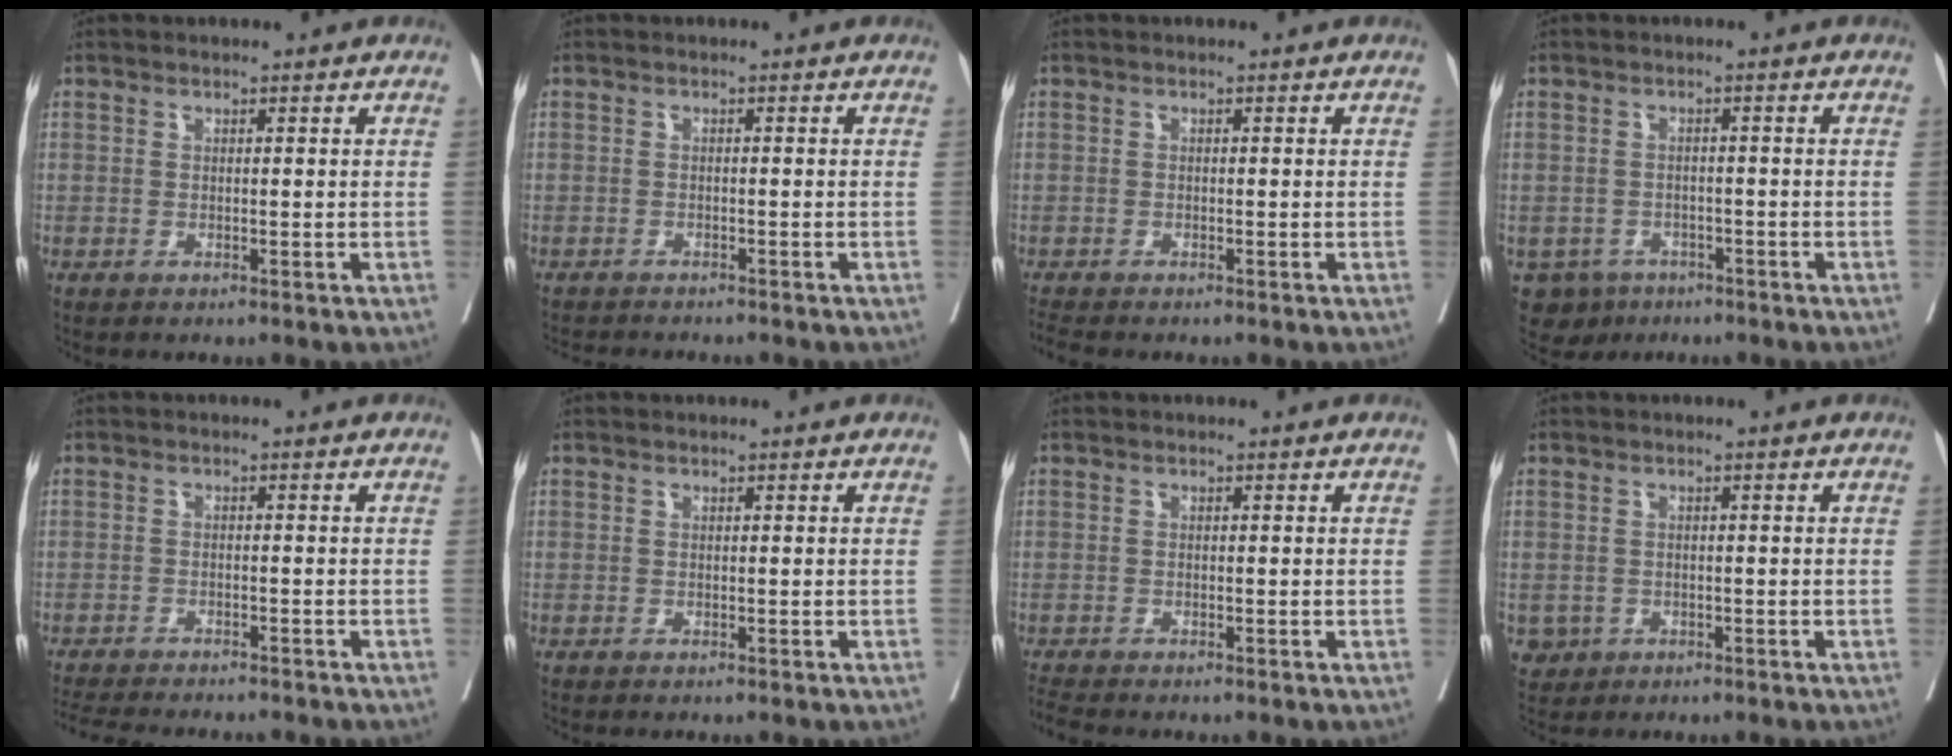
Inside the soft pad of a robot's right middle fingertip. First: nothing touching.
{"total": 5.6, "force": [-5.3, 0.8, 1.8], "torque": [-0.020, -0.007, -0.077]}
{"total": 2.2, "force": [-2.1, 0.1, 0.7], "torque": [-0.014, -0.009, -0.038]}
{"total": 5.4, "force": [-3.5, 3.9, 1.1], "torque": [-0.020, 0.002, -0.050]}
{"total": 11.6, "force": [-10.5, 1.5, 4.6], "torque": [-0.075, -0.018, -0.146]}
{"total": 0.0}
{"total": 2.2, "force": [-2.1, -0.1, 0.5], "torque": [-0.014, -0.011, -0.042]}
{"total": 2.8, "force": [-1.1, 2.5, 0.3], "torque": [0.000, 0.006, -0.017]}